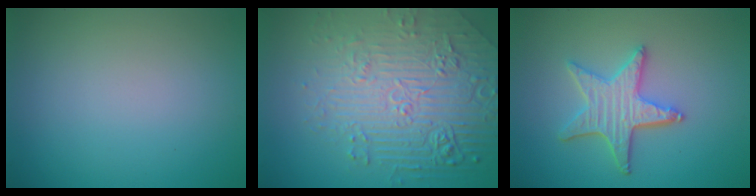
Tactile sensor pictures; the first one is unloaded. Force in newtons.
{"total": 8.6, "press": 5.9, "slide": 6.2}
{"total": 4.2, "press": 3.8, "slide": 1.7}